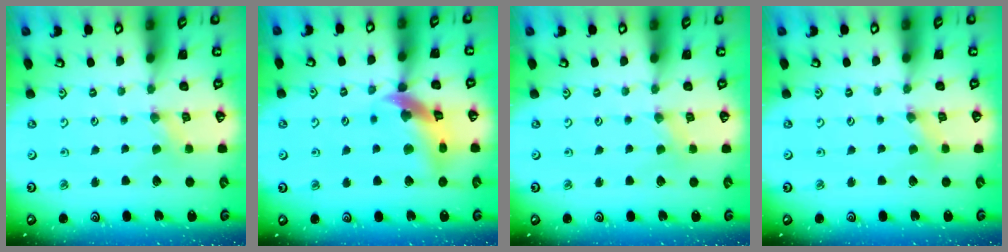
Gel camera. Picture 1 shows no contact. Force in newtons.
{"total": 12.8, "press": 12.7, "slide": 1.8}
{"total": 0.0}
{"total": 1.1, "press": 1.1, "slide": 0.2}